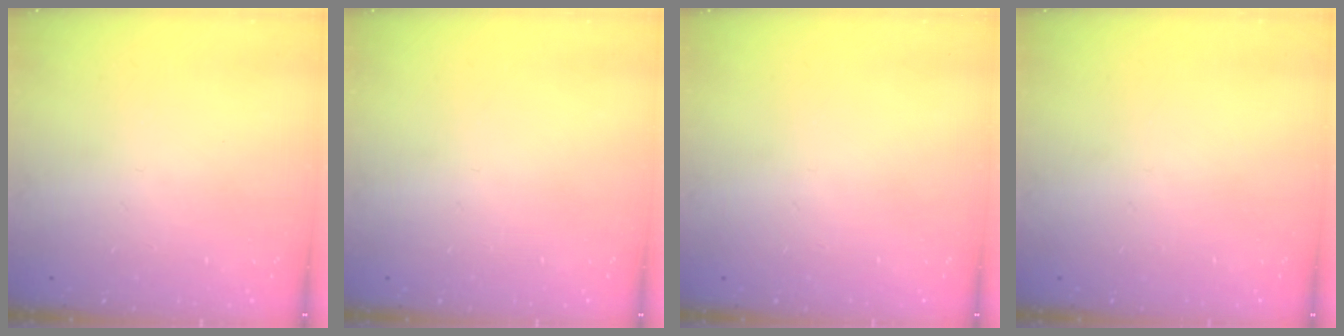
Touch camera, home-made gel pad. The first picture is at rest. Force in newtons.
{"total": 0.0}
{"total": 0.0}
{"total": 0.0}